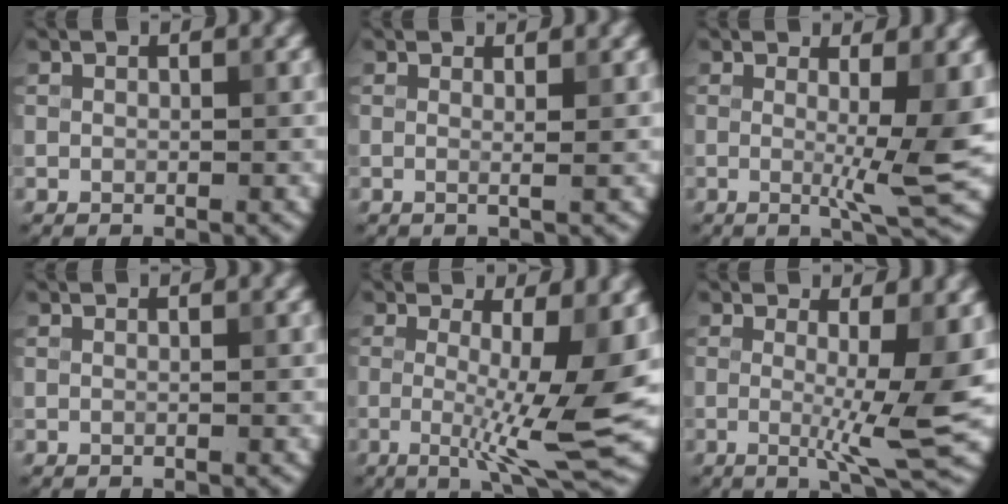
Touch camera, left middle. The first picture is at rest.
{"total": 0.8, "force": [0.2, -0.2, 0.7], "torque": [-0.010, 0.001, 0.000]}
{"total": 5.2, "force": [0.1, 0.5, 5.2], "torque": [-0.078, -0.010, 0.002]}
{"total": 0.0}
{"total": 8.8, "force": [-0.6, 1.4, 8.7], "torque": [-0.133, -0.016, -0.009]}
{"total": 6.4, "force": [-0.2, 0.7, 6.3], "torque": [-0.096, -0.014, -0.002]}